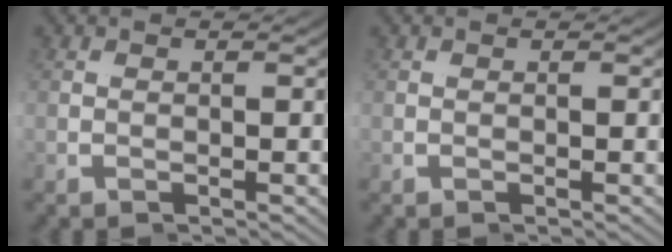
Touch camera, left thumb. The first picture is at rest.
{"total": 0.0}